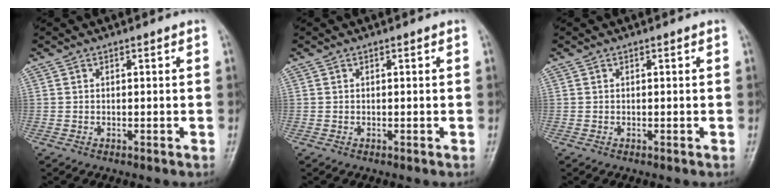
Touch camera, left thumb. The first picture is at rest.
{"total": 0.0}
{"total": 0.0}